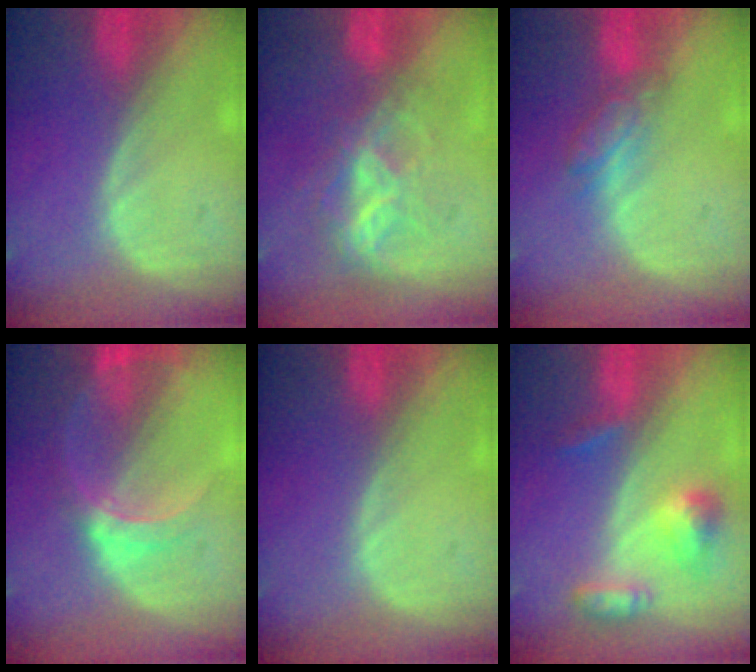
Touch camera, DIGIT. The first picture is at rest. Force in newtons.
{"total": 7.3, "press": 6.2, "slide": 3.9}
{"total": 4.1, "press": 4.1, "slide": 0.4}
{"total": 6.3, "press": 5.6, "slide": 3.0}
{"total": 0.0}
{"total": 5.8, "press": 5.3, "slide": 2.3}